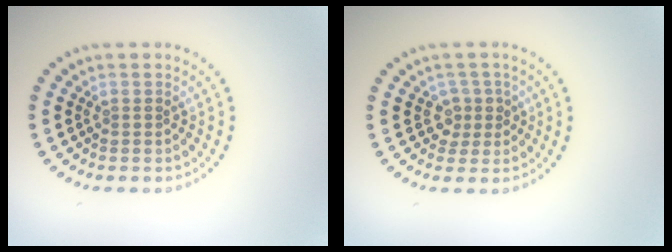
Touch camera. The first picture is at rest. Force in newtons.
{"total": 2.0, "press": 1.6, "slide": 1.2}